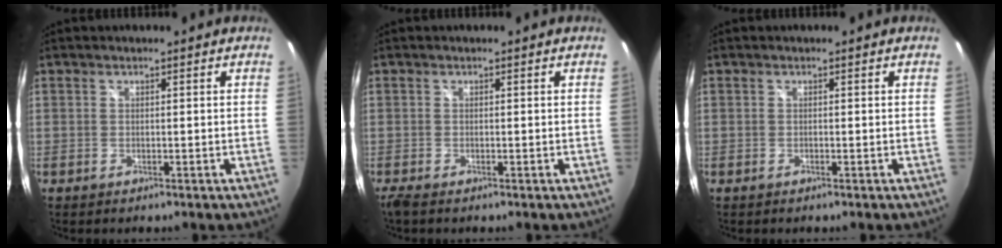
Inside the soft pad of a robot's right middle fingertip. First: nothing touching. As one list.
[{"total": 1.3, "force": [-0.9, 0.1, 0.8], "torque": [-0.019, -0.005, -0.020]}, {"total": 0.0}]